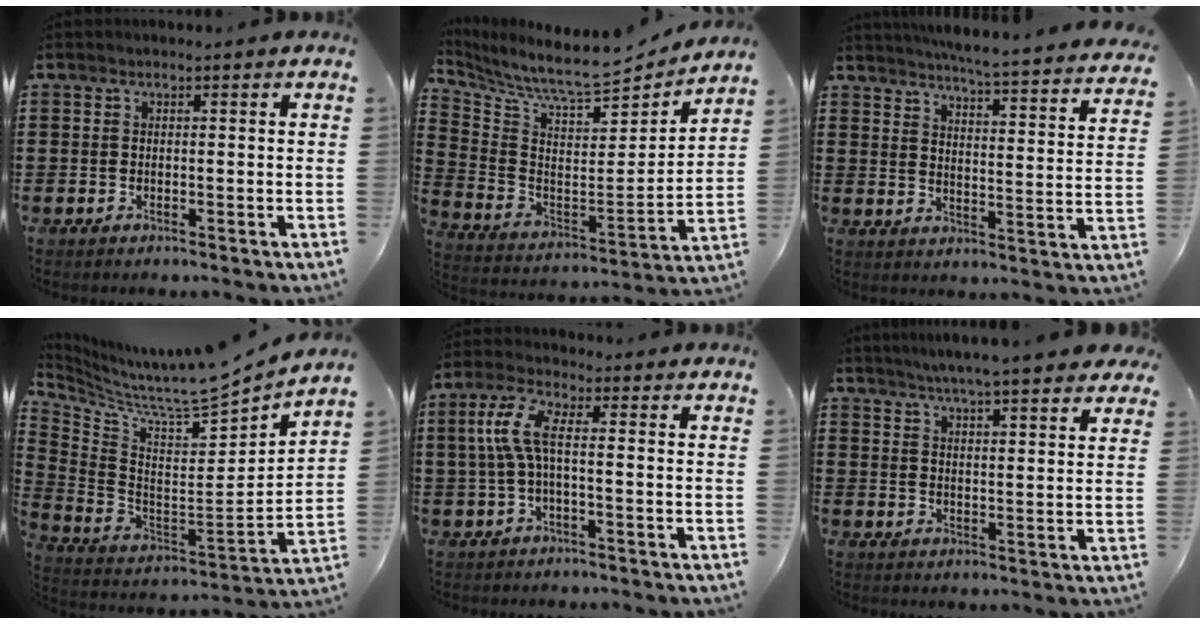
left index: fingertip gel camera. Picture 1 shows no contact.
{"total": 8.0, "force": [7.6, 0.3, 2.5], "torque": [-0.081, -0.070, 0.122]}
{"total": 5.0, "force": [4.7, -0.8, 1.3], "torque": [-0.039, -0.046, 0.074]}
{"total": 7.5, "force": [6.8, 0.0, 3.0], "torque": [-0.088, -0.066, 0.107]}
{"total": 6.6, "force": [0.5, 2.2, 6.2], "torque": [-0.147, 0.000, -0.001]}
{"total": 4.4, "force": [4.2, -0.1, 1.2], "torque": [-0.041, -0.014, 0.074]}